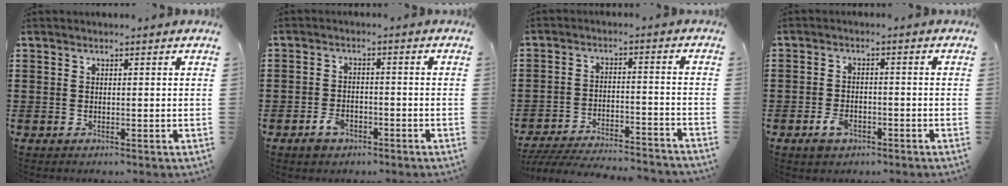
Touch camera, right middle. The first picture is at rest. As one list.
[{"total": 3.0, "force": [-2.0, 1.6, 1.5], "torque": [-0.029, 0.005, -0.039]}, {"total": 5.7, "force": [-5.5, 0.1, 1.4], "torque": [-0.032, -0.002, -0.111]}, {"total": 3.2, "force": [-1.8, 1.7, 2.0], "torque": [-0.043, 0.002, -0.036]}]